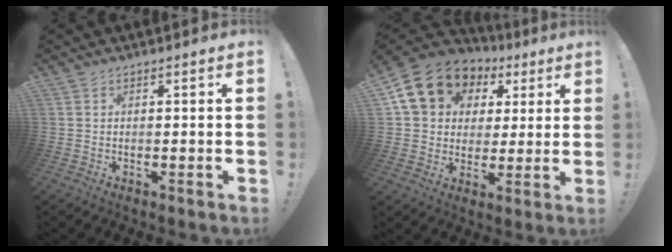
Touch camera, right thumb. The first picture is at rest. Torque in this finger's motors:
{"motor_torque": [-0.35, 1.01, 1.09, 0.19, 0.22]}